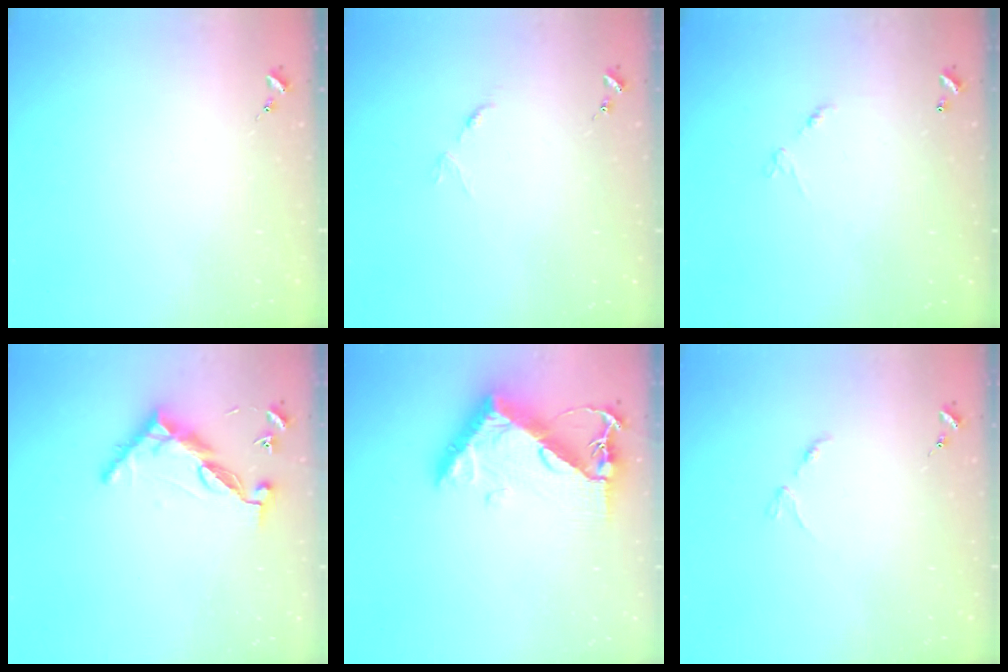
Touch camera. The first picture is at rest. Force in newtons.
{"total": 3.7, "press": 3.7, "slide": 0.3}
{"total": 5.9, "press": 5.9, "slide": 0.4}
{"total": 9.0, "press": 9.0, "slide": 0.8}
{"total": 10.2, "press": 10.2, "slide": 1.0}
{"total": 2.8, "press": 2.8, "slide": 0.5}